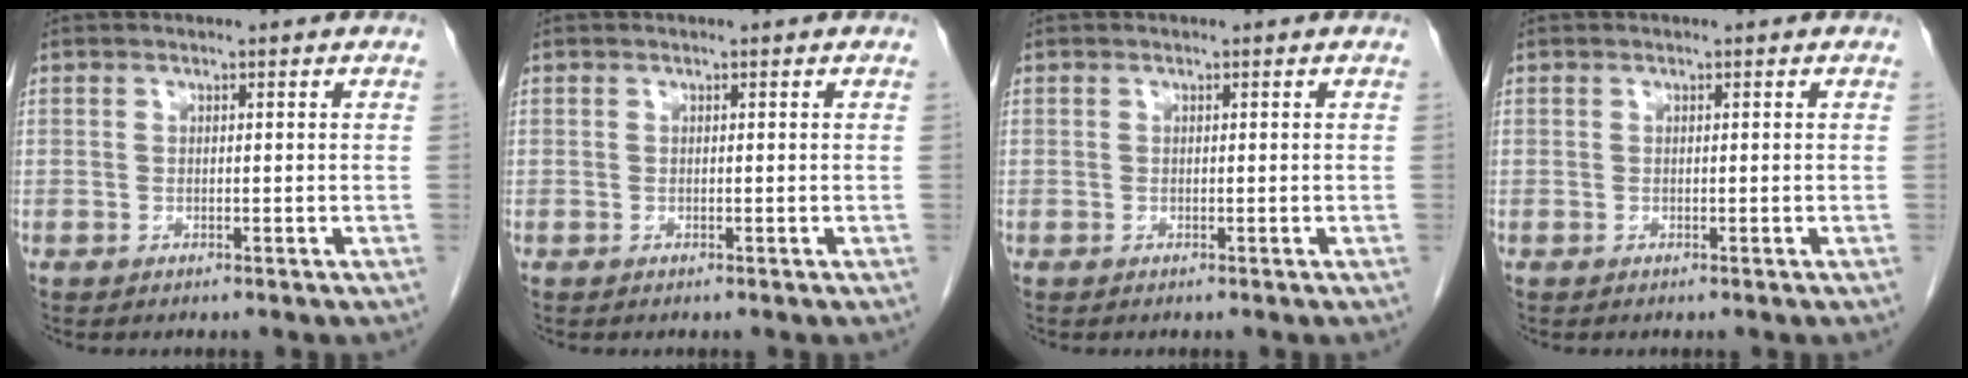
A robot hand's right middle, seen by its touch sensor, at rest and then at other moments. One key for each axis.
{"total": 0.0}
{"total": 0.0}
{"total": 0.0}